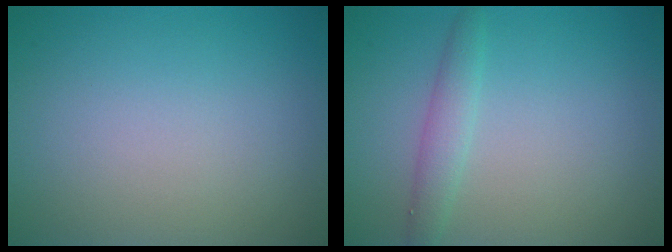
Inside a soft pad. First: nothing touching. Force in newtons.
{"total": 1.9, "press": 1.9, "slide": 0.1}